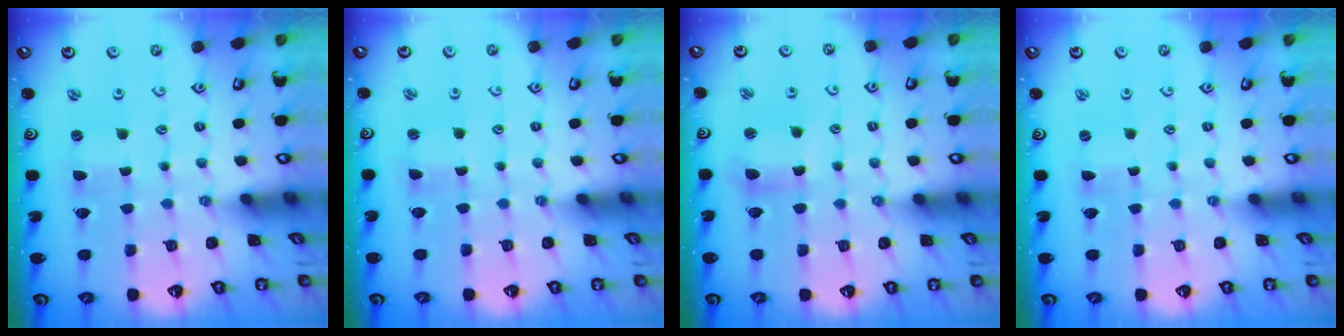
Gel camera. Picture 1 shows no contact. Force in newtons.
{"total": 0.9, "press": 0.9, "slide": 0.1}
{"total": 5.7, "press": 5.6, "slide": 0.8}
{"total": 0.0}